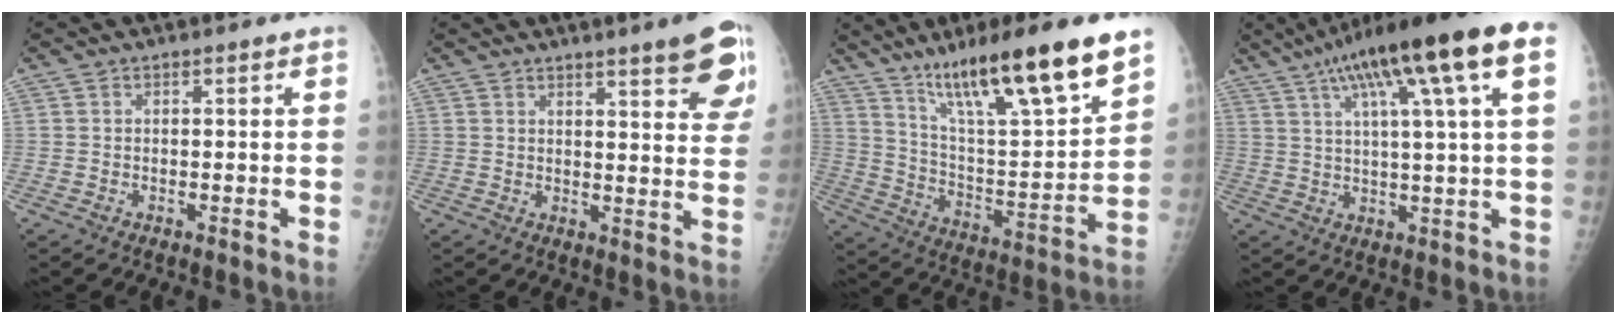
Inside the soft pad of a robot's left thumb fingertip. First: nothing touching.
{"total": 11.8, "force": [7.5, 2.0, 8.9], "torque": [-0.088, -0.037, 0.086]}
{"total": 23.2, "force": [15.7, 3.4, 16.8], "torque": [-0.260, -0.061, 0.271]}
{"total": 18.7, "force": [8.6, 2.3, 16.4], "torque": [-0.267, 0.014, 0.129]}